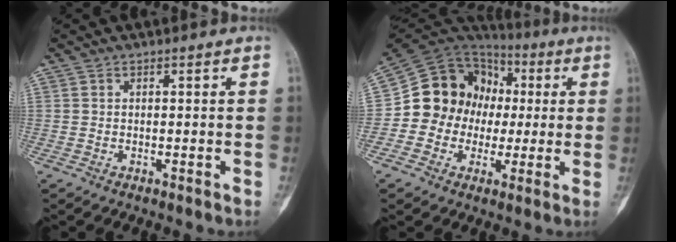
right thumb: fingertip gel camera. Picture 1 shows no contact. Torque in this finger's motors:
{"motor_torque": [1.49, 2.07, 0.04, 0.00, 0.07]}